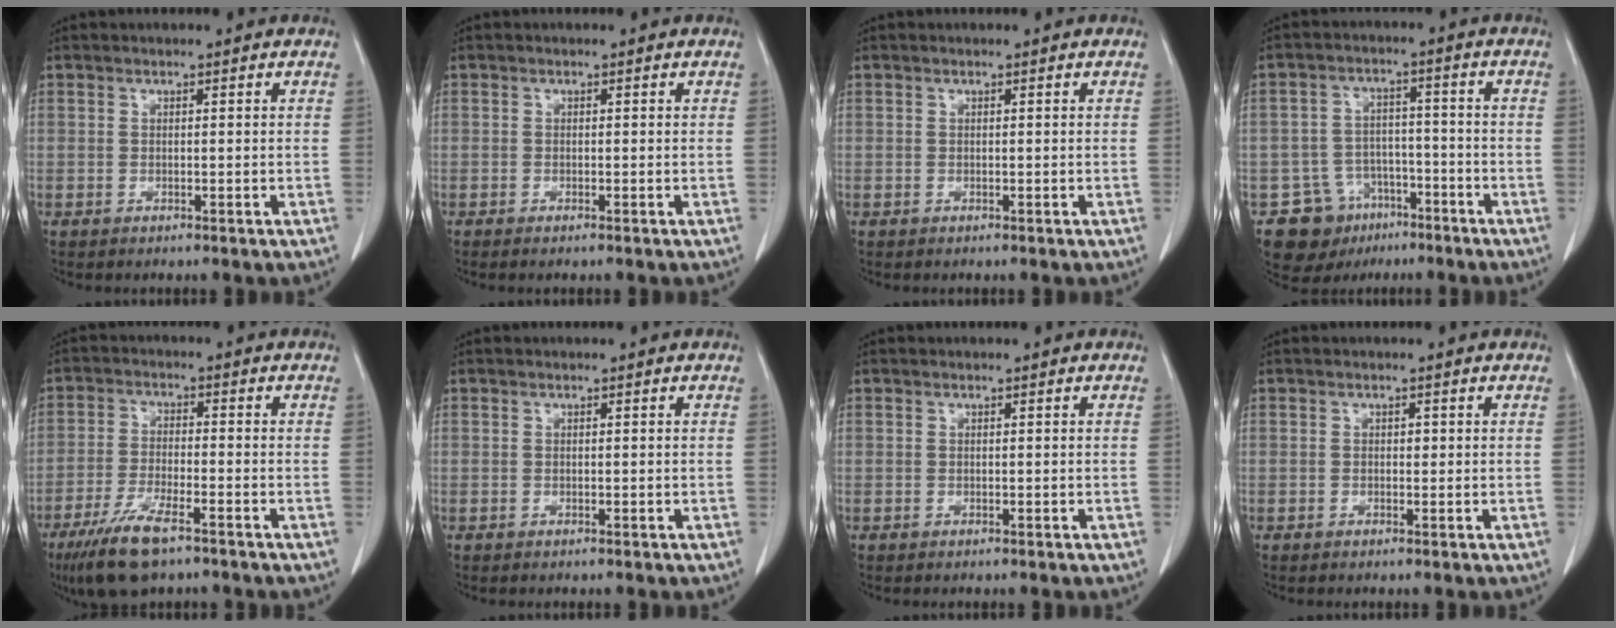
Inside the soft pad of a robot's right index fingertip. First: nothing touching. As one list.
[{"total": 0.6, "force": [-0.5, 0.0, 0.4], "torque": [-0.009, -0.001, -0.009]}, {"total": 0.0}, {"total": 11.4, "force": [-6.5, 8.5, 3.7], "torque": [-0.059, 0.039, -0.094]}, {"total": 9.2, "force": [-6.1, 2.0, 6.6], "torque": [-0.130, -0.019, -0.108]}, {"total": 0.0}, {"total": 0.0}, {"total": 0.6, "force": [0.1, 0.4, 0.4], "torque": [-0.005, 0.001, 0.001]}]